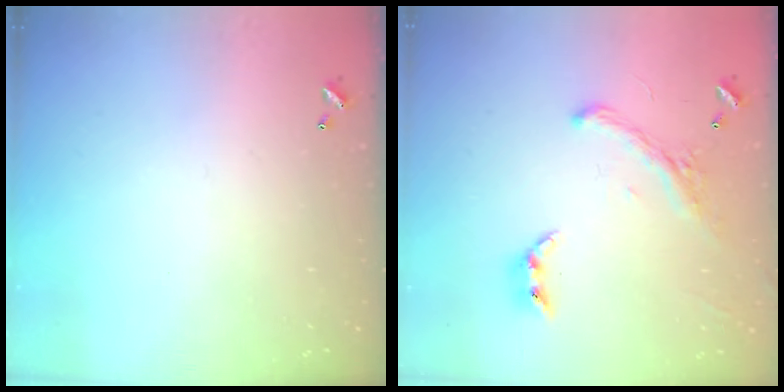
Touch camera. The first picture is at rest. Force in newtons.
{"total": 2.6, "press": 2.3, "slide": 1.3}